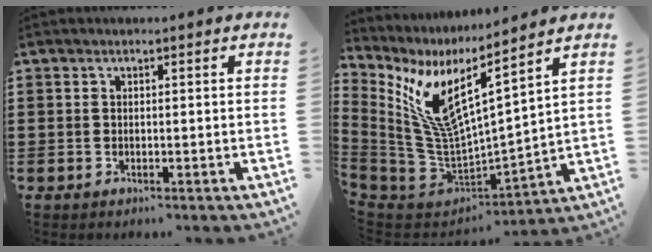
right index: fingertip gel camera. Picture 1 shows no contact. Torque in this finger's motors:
{"motor_torque": [0.43, 0.59, 0.75, 0.21]}